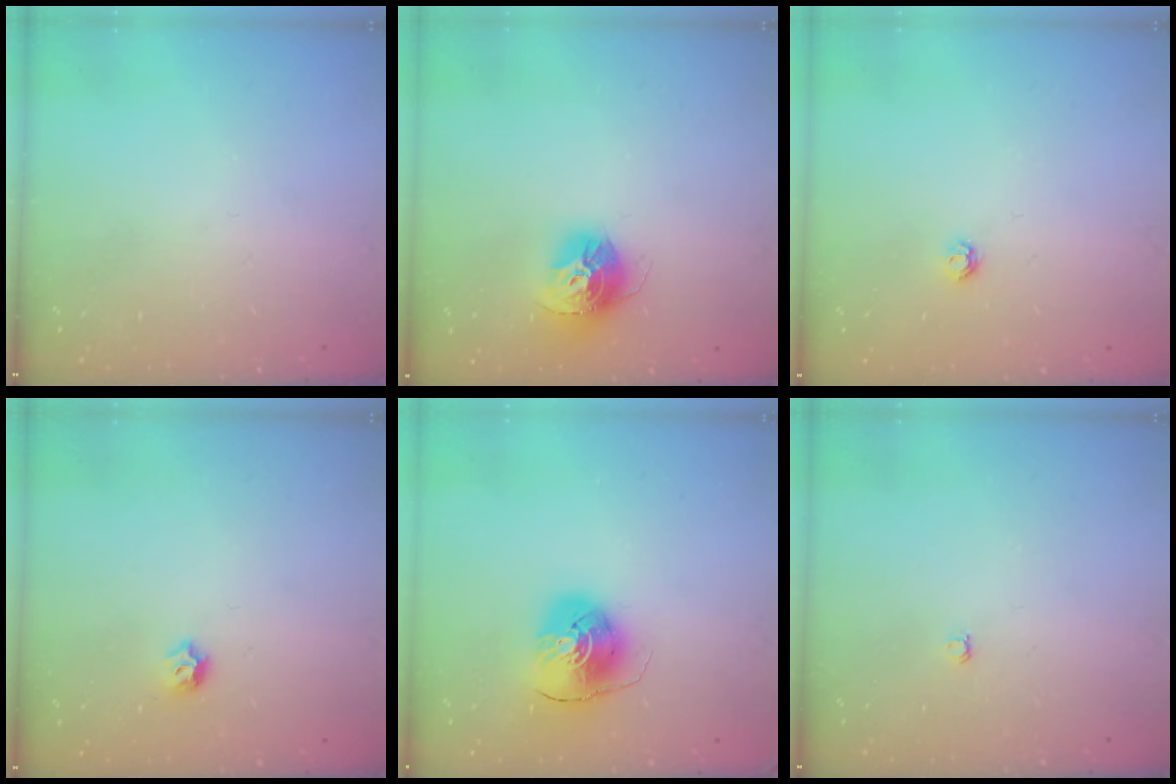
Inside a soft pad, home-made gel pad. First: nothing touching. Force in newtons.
{"total": 13.8, "press": 13.8, "slide": 1.0}
{"total": 3.8, "press": 3.8, "slide": 0.6}
{"total": 4.0, "press": 3.9, "slide": 0.8}
{"total": 9.3, "press": 9.2, "slide": 1.1}
{"total": 3.0, "press": 3.0, "slide": 0.3}